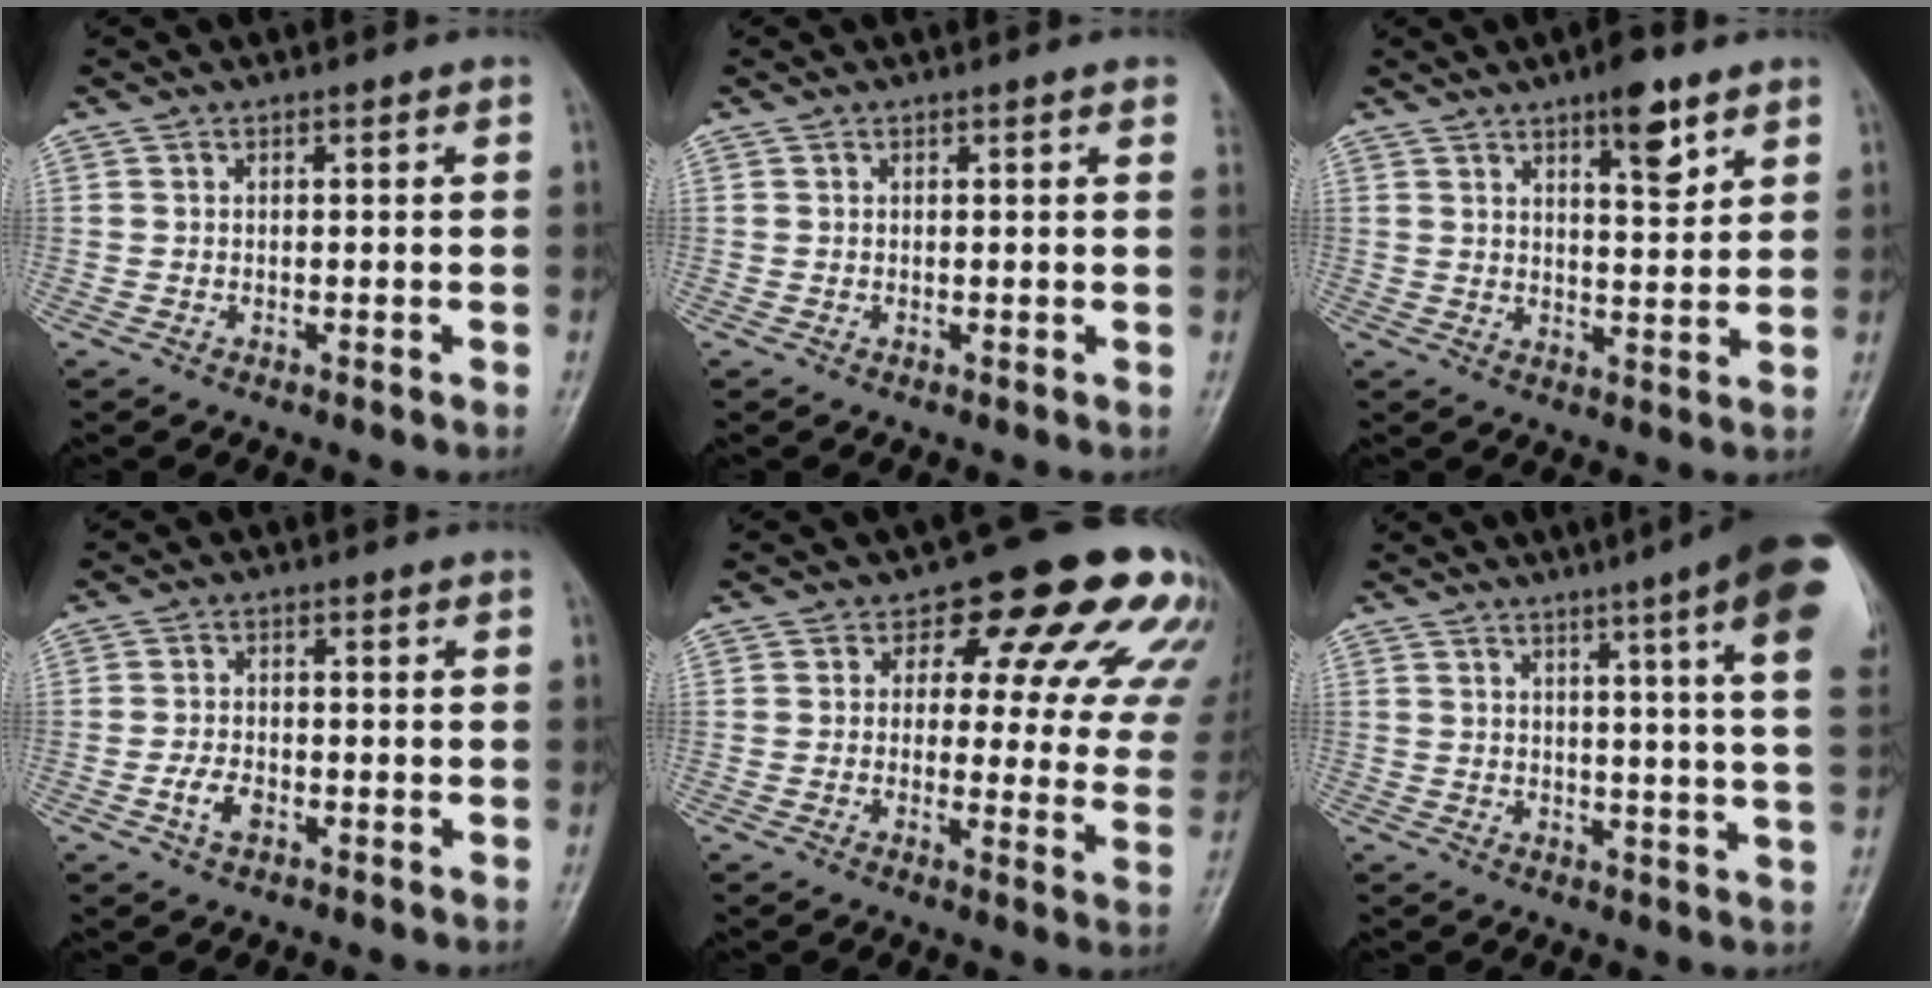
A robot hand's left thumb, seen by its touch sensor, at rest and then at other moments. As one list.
[{"total": 2.2, "force": [1.6, 0.3, 1.5], "torque": [-0.014, 0.003, 0.011]}, {"total": 7.3, "force": [4.5, 2.4, 5.3], "torque": [-0.060, -0.026, 0.065]}, {"total": 3.5, "force": [-1.6, 2.2, 2.2], "torque": [-0.038, 0.011, -0.031]}, {"total": 17.2, "force": [9.5, 8.7, 11.3], "torque": [-0.072, -0.031, 0.094]}, {"total": 17.9, "force": [9.0, 0.9, 15.4], "torque": [-0.186, -0.030, 0.093]}]